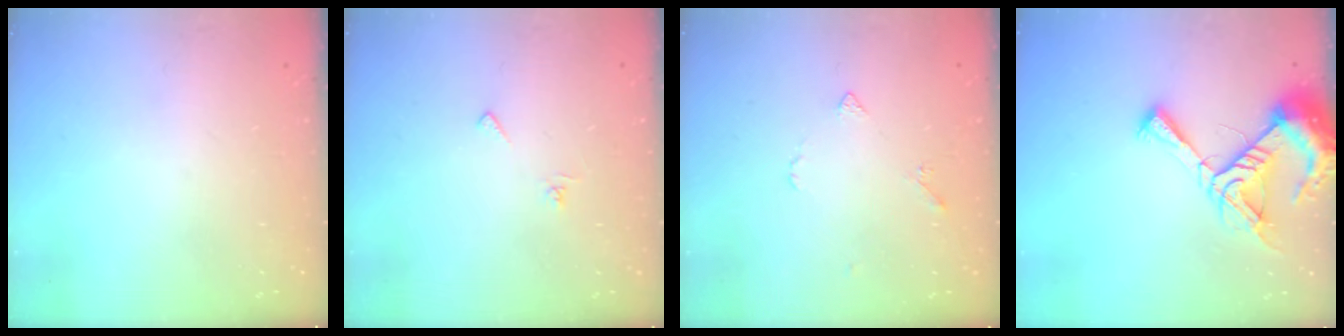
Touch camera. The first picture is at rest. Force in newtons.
{"total": 4.3, "press": 4.3, "slide": 0.4}
{"total": 3.9, "press": 3.8, "slide": 0.7}
{"total": 11.6, "press": 11.5, "slide": 1.3}